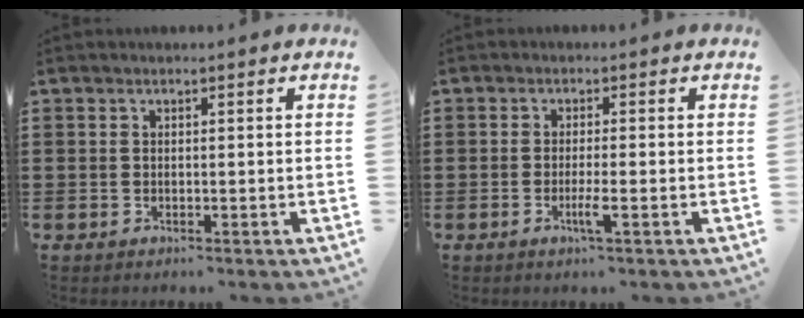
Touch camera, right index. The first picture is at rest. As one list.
[{"total": 2.8, "force": [-1.2, 0.1, 2.5], "torque": [-0.043, -0.004, -0.023]}]